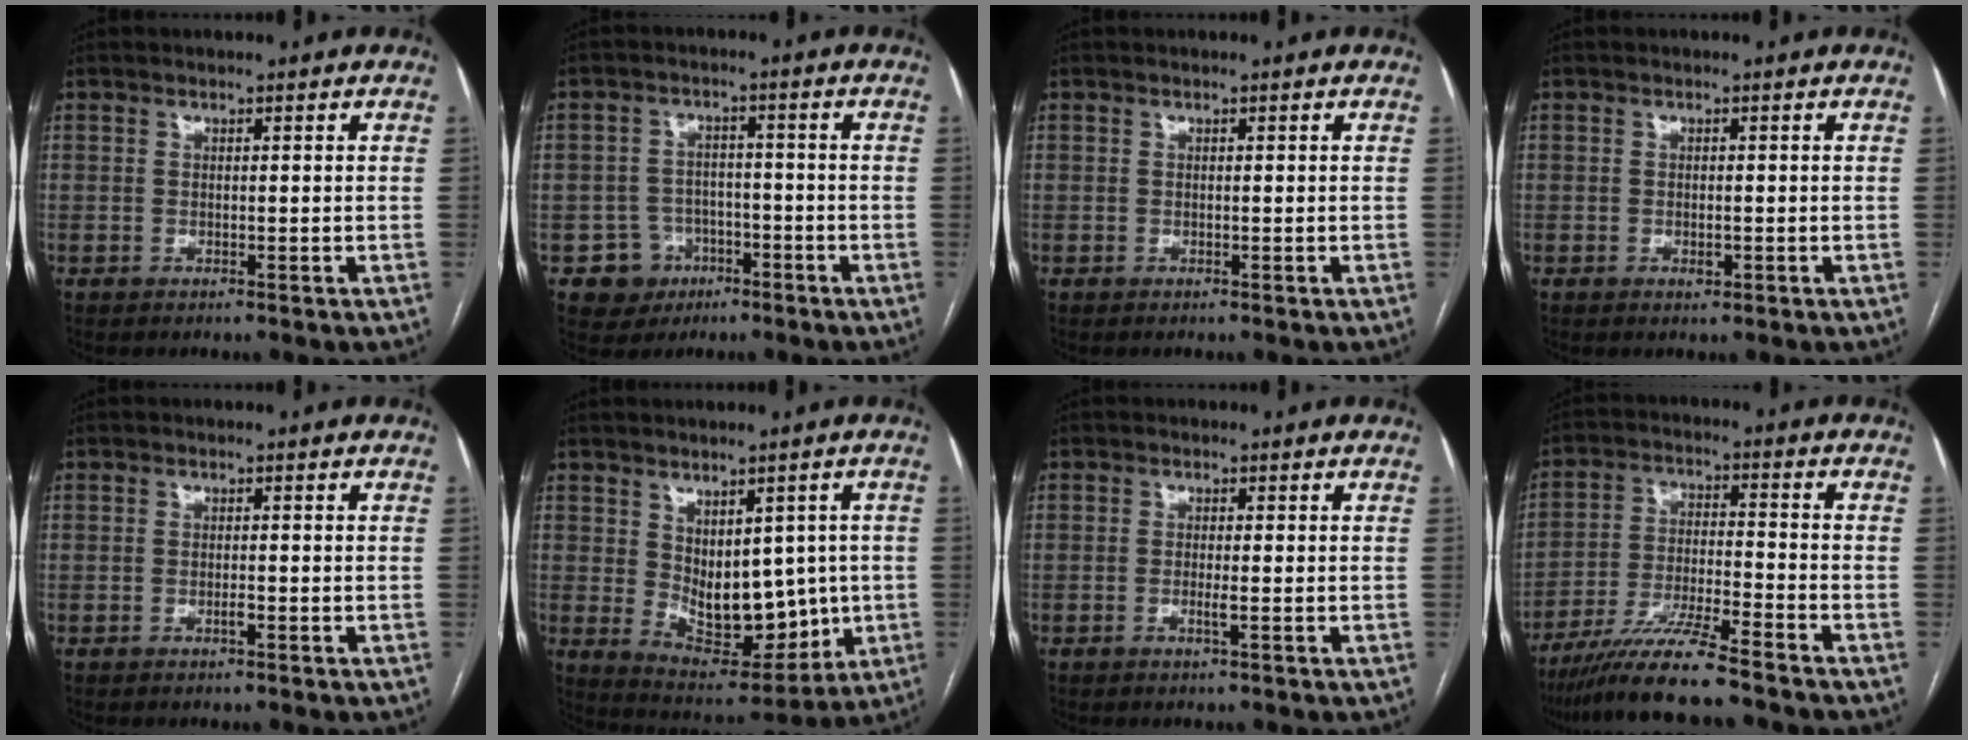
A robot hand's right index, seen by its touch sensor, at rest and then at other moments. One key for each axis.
{"total": 4.4, "fx": -1.9, "fy": 3.9, "fz": 0.4, "tx": -0.002, "ty": 0.013, "tz": -0.023}
{"total": 0.0}
{"total": 1.1, "fx": -0.3, "fy": 0.5, "fz": 0.9, "tx": -0.017, "ty": -0.001, "tz": -0.002}
{"total": 1.0, "fx": -0.4, "fy": 0.1, "fz": 0.9, "tx": -0.019, "ty": -0.001, "tz": -0.006}
{"total": 12.2, "fx": 0.0, "fy": 6.9, "fz": 10.0, "tx": -0.144, "ty": -0.001, "tz": 0.030}
{"total": 1.5, "fx": -0.4, "fy": -0.1, "fz": 1.4, "tx": -0.028, "ty": -0.003, "tz": -0.008}
{"total": 11.0, "fx": -9.1, "fy": -0.6, "fz": 6.0, "tx": -0.107, "ty": -0.024, "tz": -0.164}